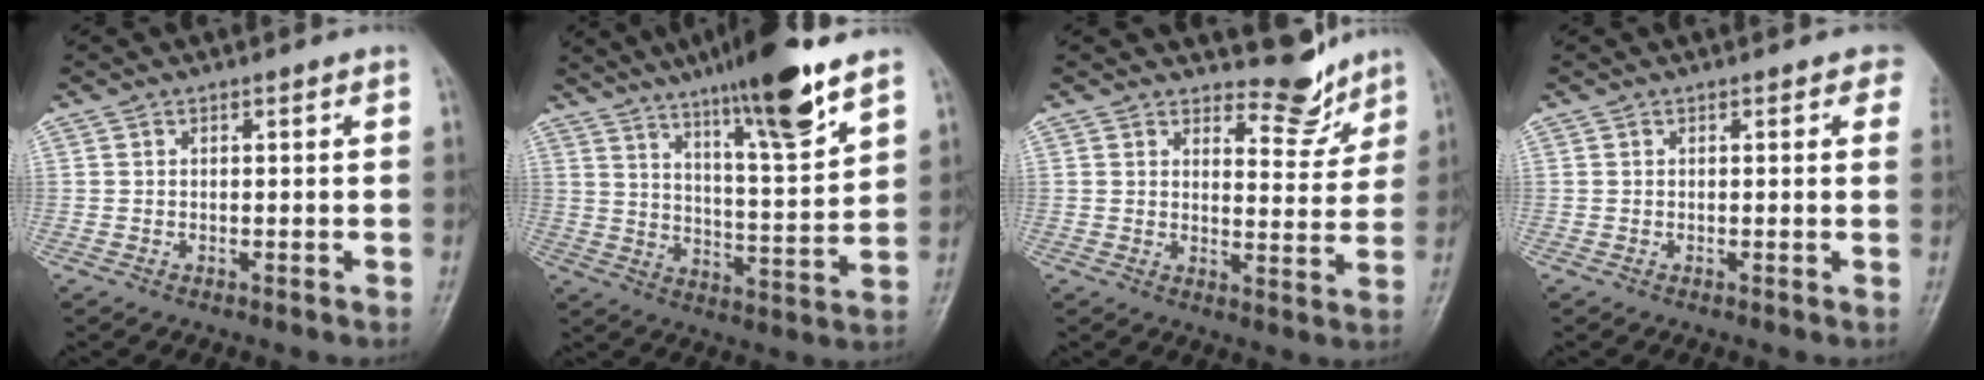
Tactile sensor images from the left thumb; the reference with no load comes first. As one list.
[{"total": 16.8, "force": [11.4, 2.0, 12.2], "torque": [-0.182, -0.060, 0.184]}, {"total": 6.6, "force": [5.9, 2.5, 1.4], "torque": [0.005, -0.057, 0.083]}, {"total": 2.5, "force": [1.5, 1.3, 1.5], "torque": [0.009, 0.000, 0.005]}]